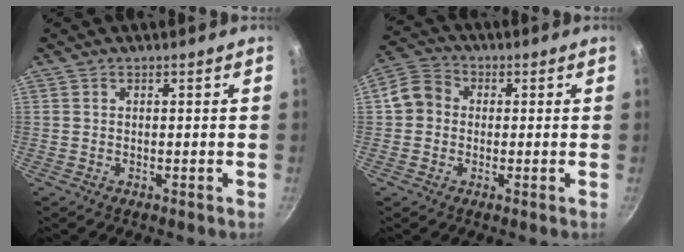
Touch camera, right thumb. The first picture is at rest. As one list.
[{"total": 6.4, "force": [0.1, 5.7, 3.0], "torque": [-0.044, 0.021, -0.011]}]